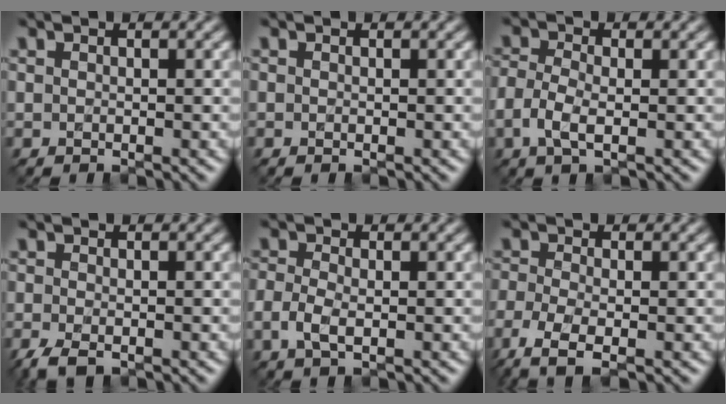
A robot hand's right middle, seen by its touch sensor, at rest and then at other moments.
{"total": 0.0}
{"total": 2.6, "force": [-1.1, 1.2, 2.0], "torque": [-0.053, -0.007, -0.024]}
{"total": 3.1, "force": [-2.2, 1.1, 1.8], "torque": [-0.043, -0.011, -0.041]}
{"total": 2.3, "force": [-1.0, 1.2, 1.7], "torque": [-0.044, -0.010, -0.021]}
{"total": 4.6, "force": [-3.2, 1.4, 3.0], "torque": [-0.073, -0.016, -0.067]}